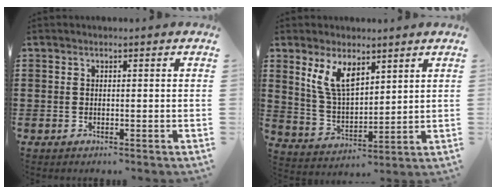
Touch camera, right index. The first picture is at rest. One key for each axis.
{"total": 8.0, "fx": 4.6, "fy": 3.7, "fz": 5.4, "tx": -0.127, "ty": -0.009, "tz": 0.082}